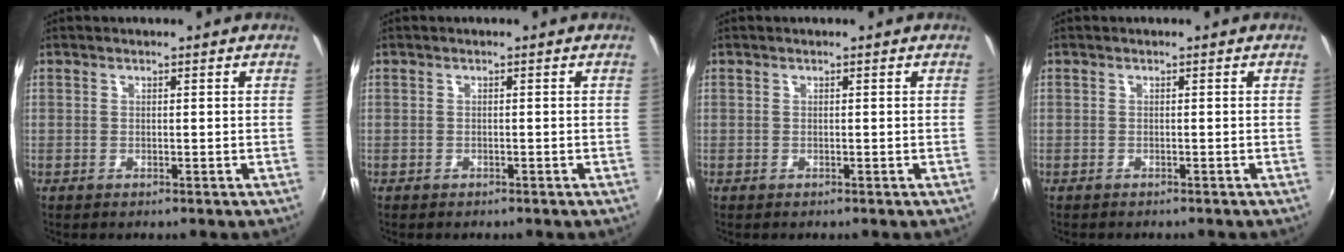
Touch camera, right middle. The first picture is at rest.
{"total": 0.7, "force": [-0.6, 0.3, 0.2], "torque": [-0.007, 0.000, -0.008]}
{"total": 0.0}
{"total": 0.7, "force": [-0.7, 0.1, 0.1], "torque": [-0.006, -0.001, -0.010]}